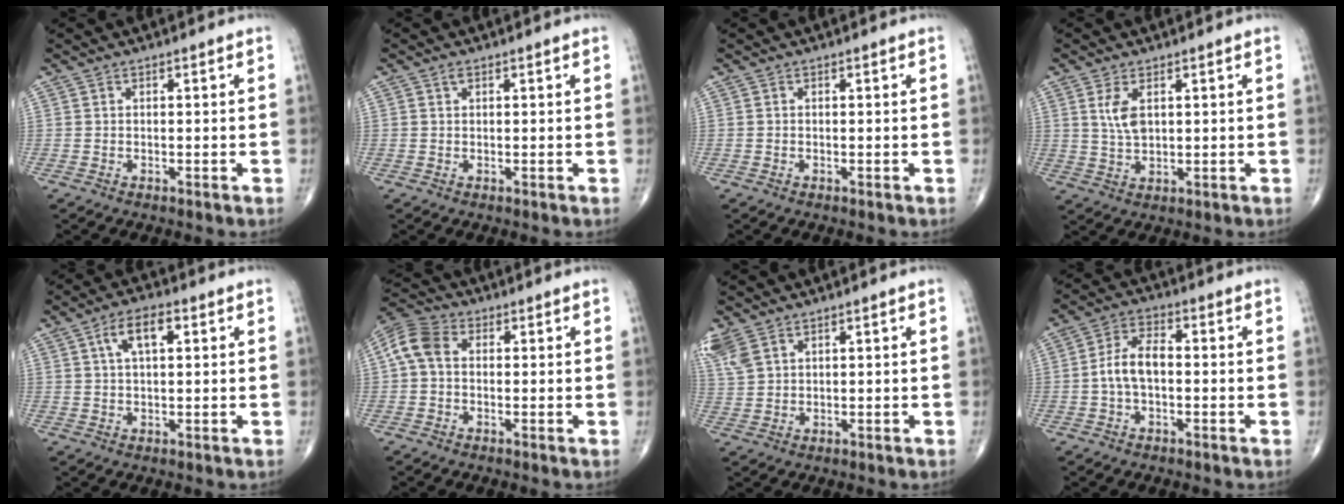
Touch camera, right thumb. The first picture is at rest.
{"total": 0.9, "force": [0.4, 0.6, 0.5], "torque": [-0.011, 0.002, 0.007]}
{"total": 0.0}
{"total": 4.8, "force": [1.6, 2.4, 3.8], "torque": [-0.073, -0.008, 0.039]}
{"total": 6.5, "force": [2.2, 2.9, 5.4], "torque": [-0.096, 0.008, 0.039]}
{"total": 6.9, "force": [0.5, 5.0, 4.7], "torque": [-0.098, 0.023, 0.001]}
{"total": 6.2, "force": [3.8, 3.3, 3.6], "torque": [-0.094, 0.003, 0.089]}
{"total": 6.6, "force": [-0.7, 3.6, 5.5], "torque": [-0.108, 0.024, -0.021]}